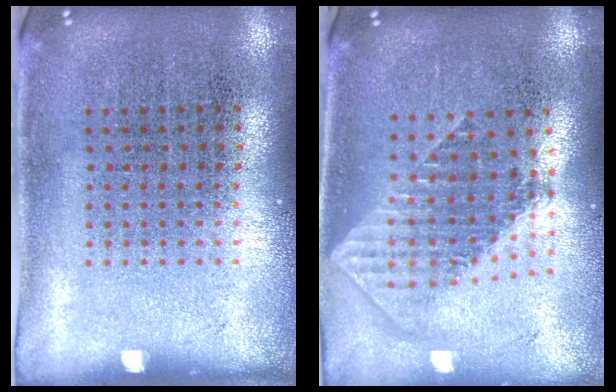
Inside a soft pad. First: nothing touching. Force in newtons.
{"total": 1.8, "press": 1.5, "slide": 1.0}